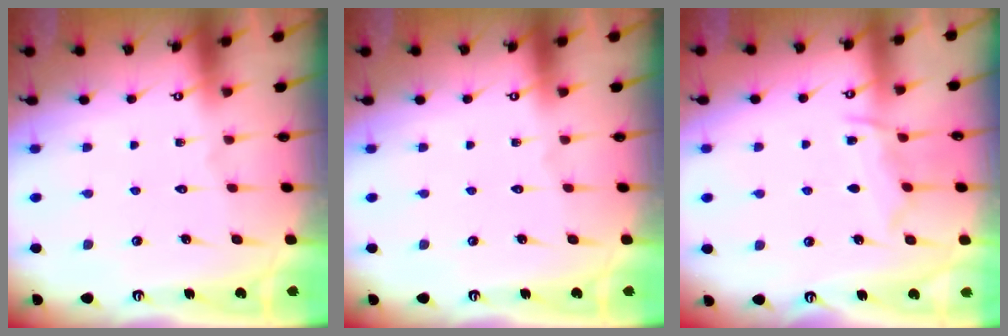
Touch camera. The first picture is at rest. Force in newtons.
{"total": 0.0}
{"total": 8.2, "press": 8.2, "slide": 0.7}